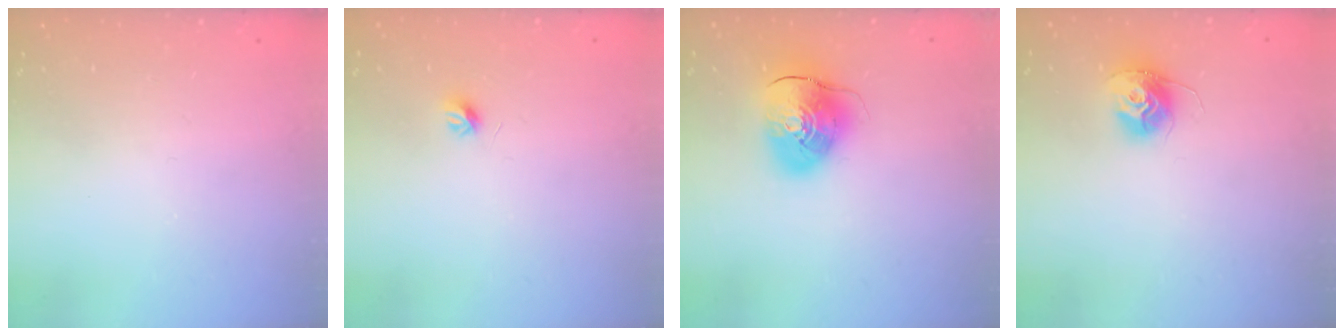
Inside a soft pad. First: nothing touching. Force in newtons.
{"total": 4.0, "press": 3.9, "slide": 0.9}
{"total": 11.8, "press": 11.7, "slide": 1.9}
{"total": 11.1, "press": 11.1, "slide": 0.9}